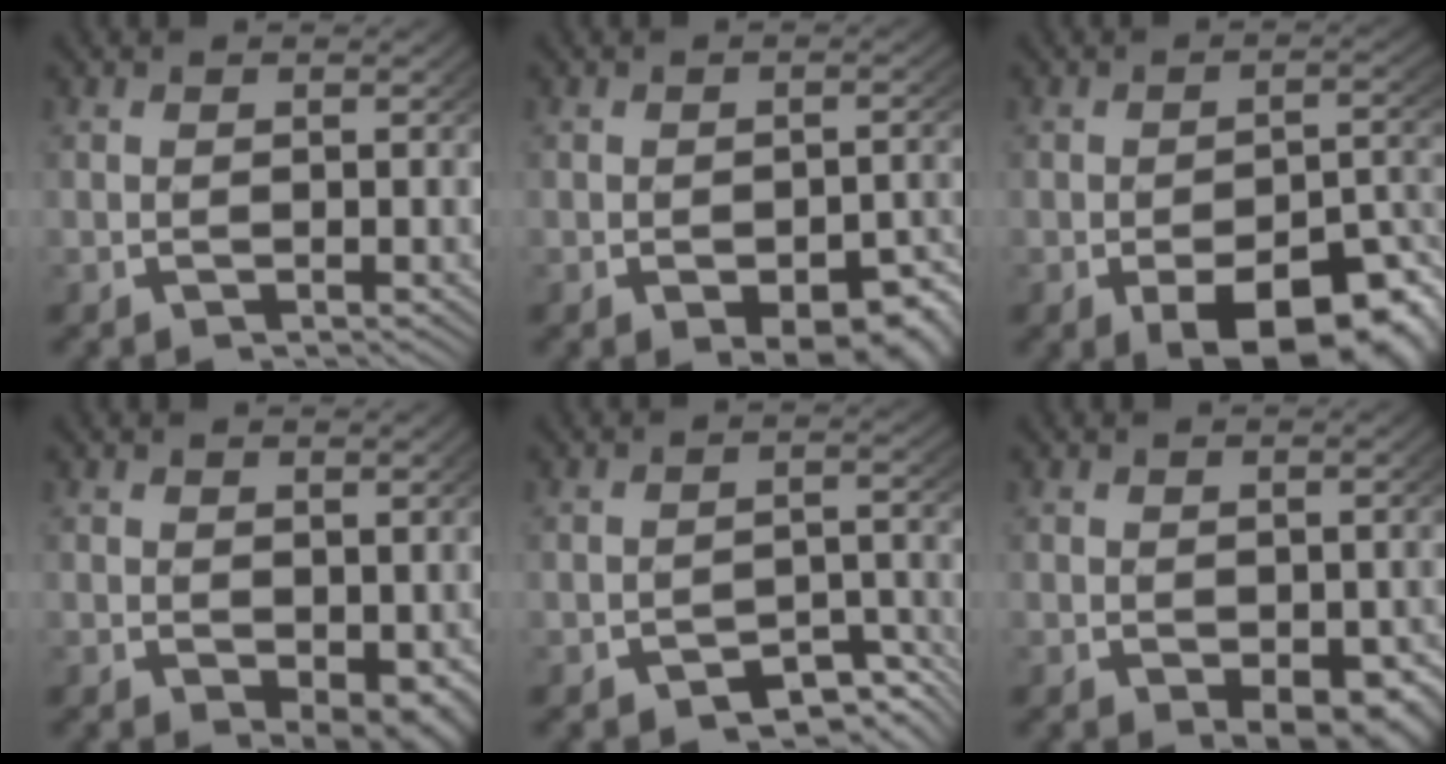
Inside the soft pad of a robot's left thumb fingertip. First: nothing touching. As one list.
[{"total": 5.0, "force": [-2.1, 2.8, 3.7], "torque": [-0.059, -0.029, -0.017]}, {"total": 9.4, "force": [-4.3, 4.8, 6.9], "torque": [-0.099, -0.034, -0.043]}, {"total": 3.1, "force": [0.2, 1.9, 2.4], "torque": [-0.033, -0.024, 0.021]}, {"total": 4.1, "force": [-2.8, 2.1, 2.2], "torque": [-0.027, -0.013, -0.042]}, {"total": 3.7, "force": [-0.8, 2.4, 2.7], "torque": [-0.041, -0.032, 0.009]}]